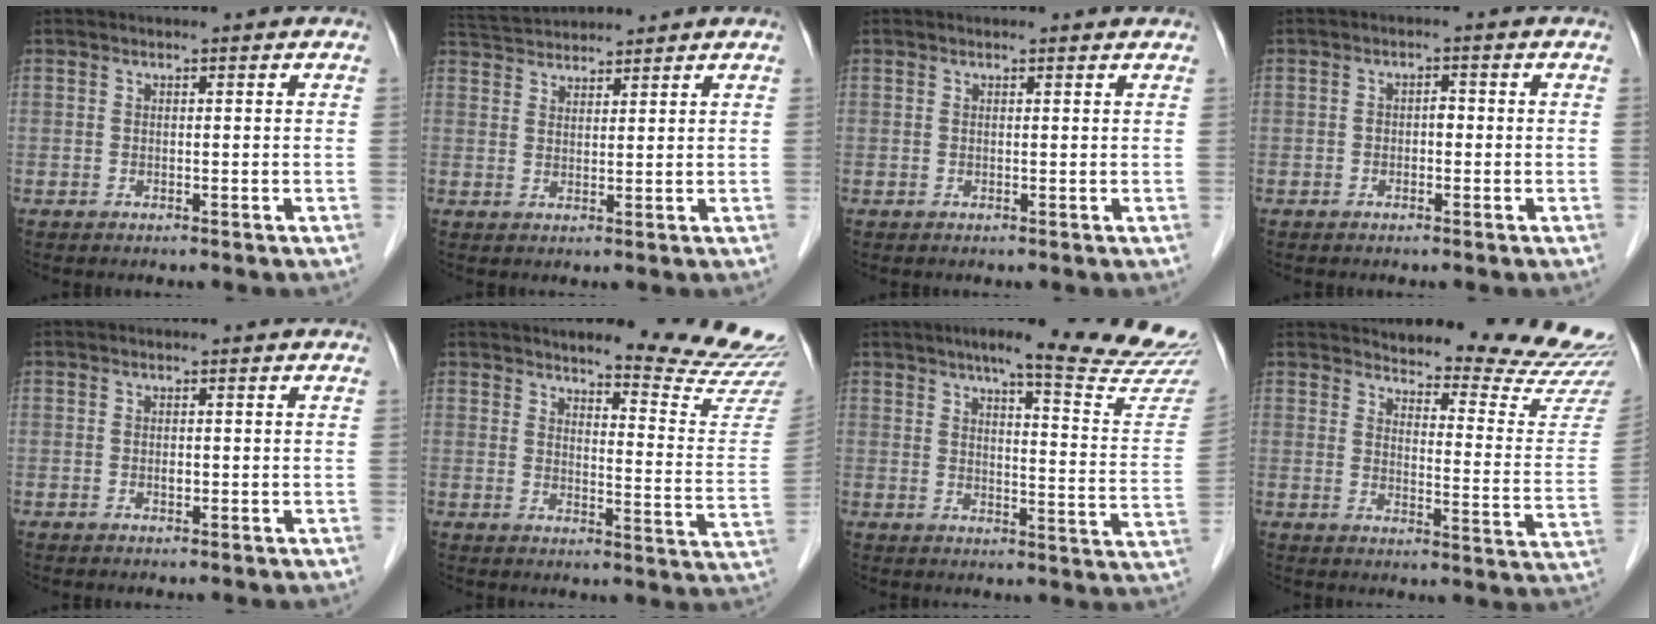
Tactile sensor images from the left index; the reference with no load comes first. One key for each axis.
{"total": 6.4, "fx": 6.2, "fy": 0.6, "fz": 1.3, "tx": -0.030, "ty": 0.037, "tz": 0.110}
{"total": 1.3, "fx": 1.3, "fy": 0.1, "fz": 0.3, "tx": -0.012, "ty": 0.004, "tz": 0.011}
{"total": 1.4, "fx": -0.3, "fy": 0.8, "fz": 1.1, "tx": -0.013, "ty": 0.004, "tz": -0.009}
{"total": 0.7, "fx": -0.2, "fy": 0.4, "fz": 0.5, "tx": -0.010, "ty": -0.001, "tz": -0.004}
{"total": 14.9, "fx": 14.2, "fy": -0.9, "fz": 4.4, "tx": -0.054, "ty": -0.109, "tz": 0.159}
{"total": 19.4, "fx": 17.0, "fy": 0.5, "fz": 9.2, "tx": -0.115, "ty": -0.066, "tz": 0.198}
{"total": 17.4, "fx": 16.9, "fy": -0.1, "fz": 4.2, "tx": -0.053, "ty": -0.132, "tz": 0.187}